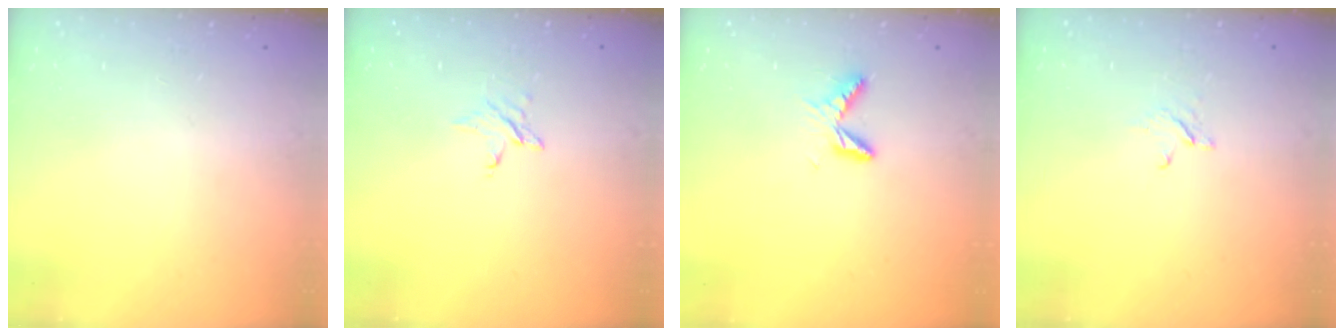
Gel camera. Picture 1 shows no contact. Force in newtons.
{"total": 2.8, "press": 2.8, "slide": 0.3}
{"total": 6.5, "press": 6.5, "slide": 0.4}
{"total": 2.6, "press": 2.6, "slide": 0.3}